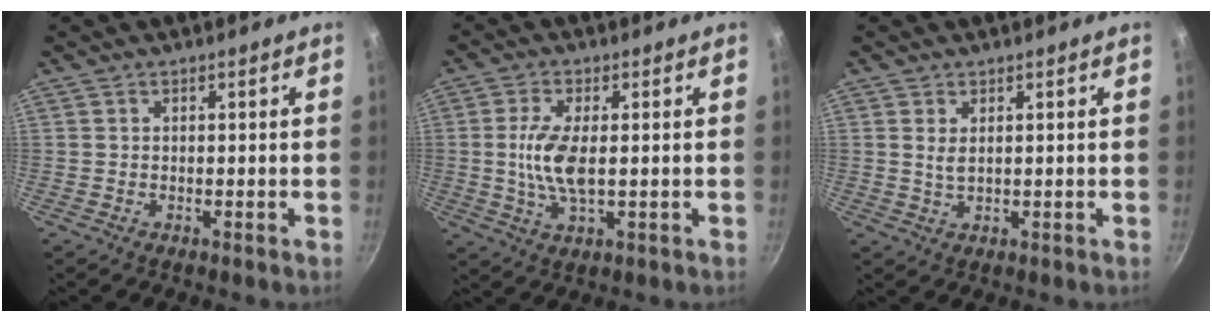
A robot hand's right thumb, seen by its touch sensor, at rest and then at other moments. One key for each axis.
{"total": 7.9, "fx": 0.2, "fy": 3.1, "fz": 7.3, "tx": -0.154, "ty": -0.003, "tz": 0.002}
{"total": 2.1, "fx": 0.7, "fy": 1.0, "fz": 1.7, "tx": -0.031, "ty": -0.005, "tz": 0.016}